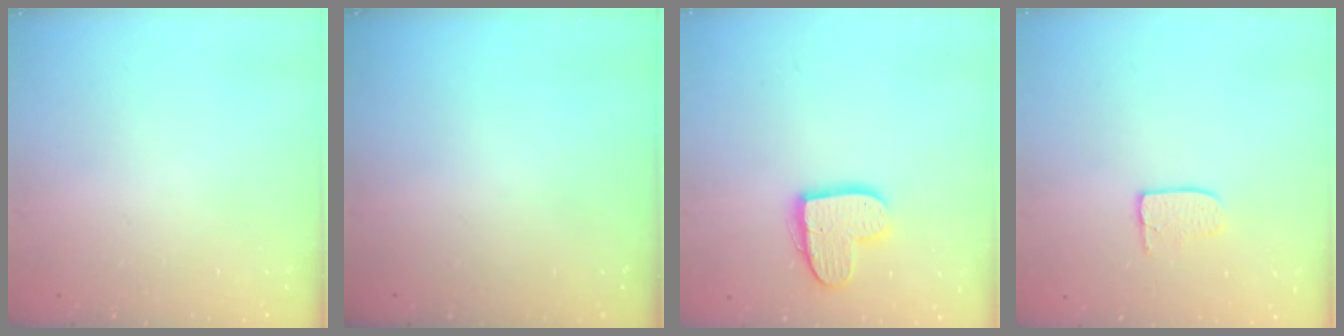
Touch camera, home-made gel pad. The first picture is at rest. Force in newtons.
{"total": 0.0}
{"total": 13.5, "press": 13.5, "slide": 0.9}
{"total": 4.9, "press": 4.9, "slide": 0.3}